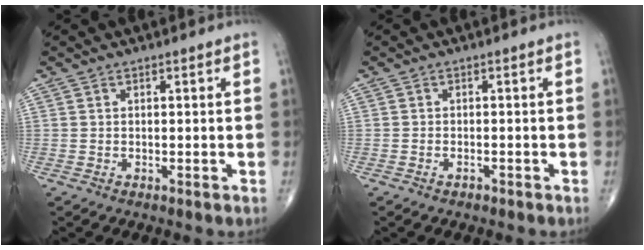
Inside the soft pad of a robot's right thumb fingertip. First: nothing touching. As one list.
[{"total": 0.8, "force": [-0.6, 0.4, 0.3], "torque": [-0.008, 0.003, -0.010]}]